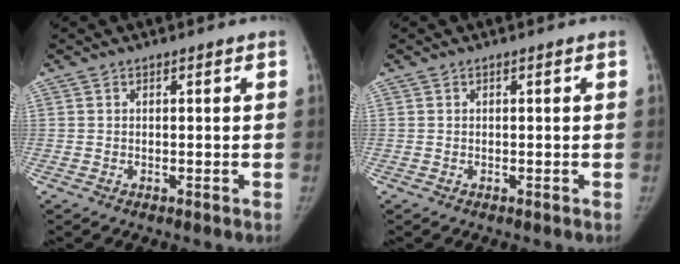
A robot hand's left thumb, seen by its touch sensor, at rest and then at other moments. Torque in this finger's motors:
{"motor_torque": [0.06, -0.01, 0.27, -0.25, 0.03]}